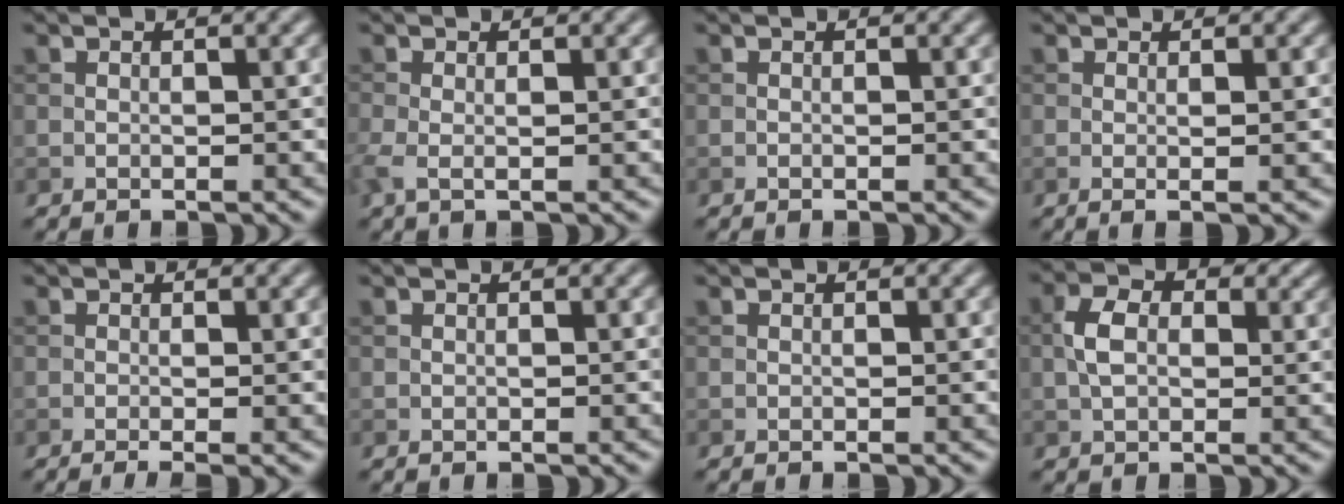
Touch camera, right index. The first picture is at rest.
{"total": 1.7, "force": [-0.4, 0.6, 1.6], "torque": [-0.045, -0.006, -0.011]}
{"total": 0.0}
{"total": 1.8, "force": [0.0, 0.4, 1.8], "torque": [-0.028, 0.000, -0.005]}
{"total": 2.4, "force": [-0.6, 0.7, 2.2], "torque": [-0.030, -0.009, -0.012]}
{"total": 0.0}
{"total": 0.0}
{"total": 4.6, "force": [0.7, 3.1, 3.3], "torque": [-0.065, 0.001, 0.007]}